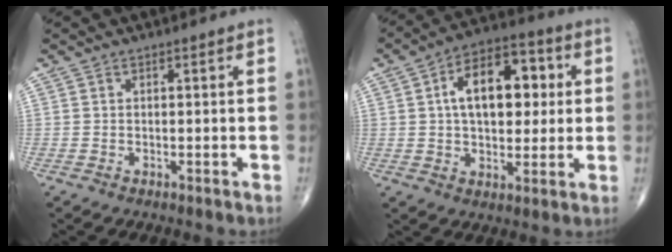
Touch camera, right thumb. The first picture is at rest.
{"total": 15.6, "force": [2.9, 9.1, 12.4], "torque": [-0.158, 0.016, 0.040]}